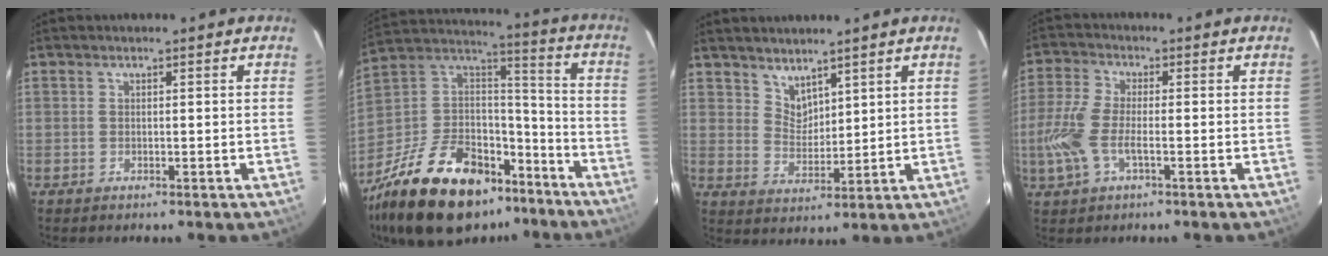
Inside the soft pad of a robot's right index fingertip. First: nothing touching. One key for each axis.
{"total": 30.9, "fx": -20.3, "fy": 15.8, "fz": 17.0, "tx": -0.345, "ty": 0.023, "tz": -0.312}
{"total": 4.9, "fx": 4.1, "fy": 2.4, "fz": 1.2, "tx": -0.013, "ty": 0.001, "tz": 0.081}
{"total": 8.7, "fx": -2.4, "fy": 3.7, "fz": 7.5, "tx": -0.176, "ty": 0.000, "tz": -0.050}